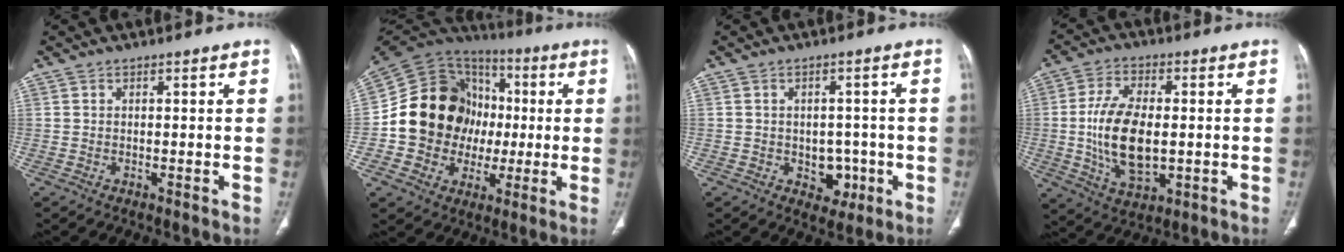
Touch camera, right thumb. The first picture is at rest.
{"total": 21.4, "force": [-0.4, 18.1, 11.4], "torque": [-0.162, 0.037, 0.000]}
{"total": 5.2, "force": [-1.5, 4.2, 2.8], "torque": [-0.005, 0.011, -0.011]}
{"total": 13.9, "force": [-0.8, 7.4, 11.8], "torque": [-0.221, -0.005, -0.007]}